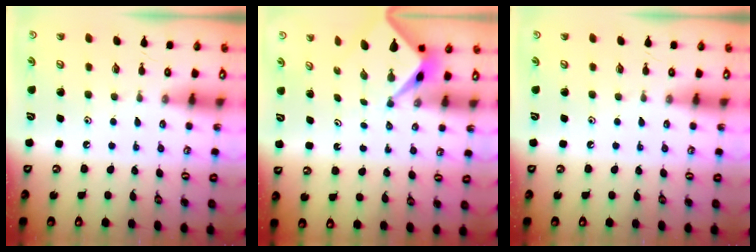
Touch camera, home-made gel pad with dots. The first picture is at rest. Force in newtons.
{"total": 2.3, "press": 2.2, "slide": 0.3}
{"total": 0.0}